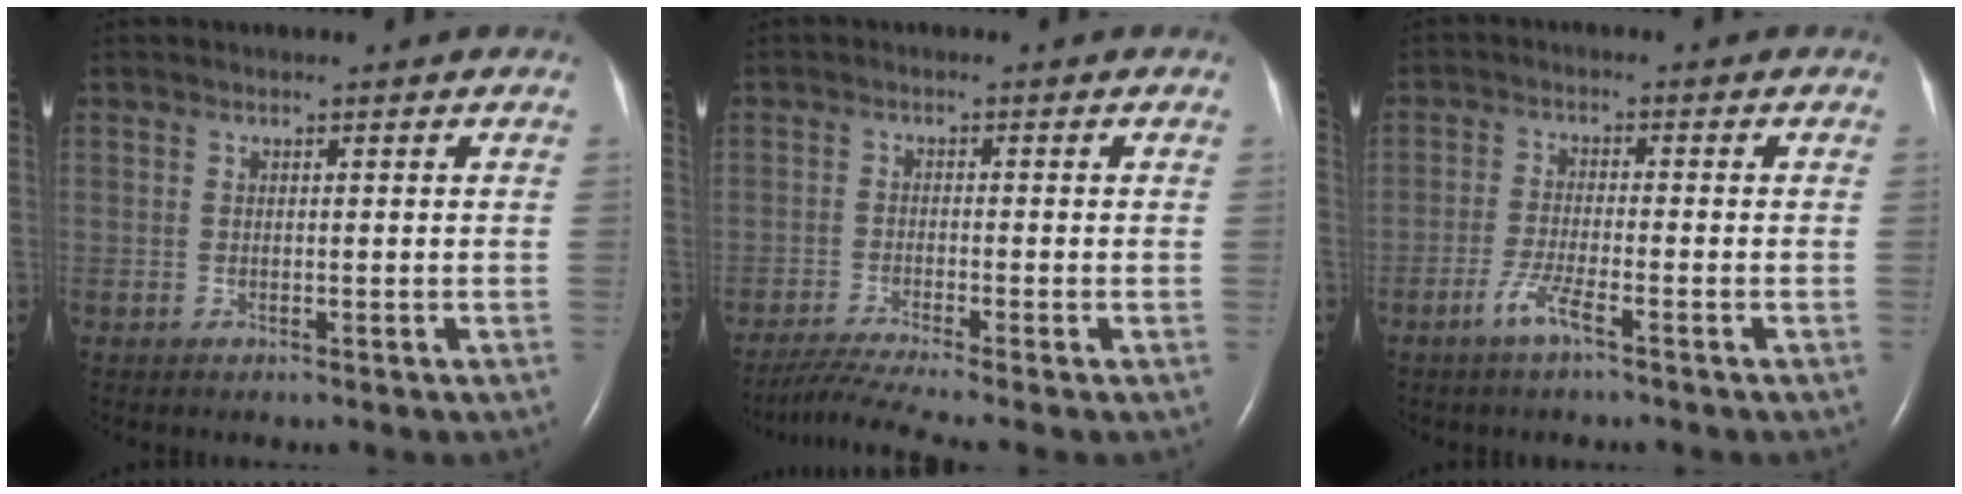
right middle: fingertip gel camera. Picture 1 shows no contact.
{"total": 6.0, "force": [-5.0, -1.4, 3.0], "torque": [-0.060, -0.024, -0.089]}
{"total": 3.8, "force": [-2.4, 0.1, 2.9], "torque": [-0.068, -0.005, -0.049]}